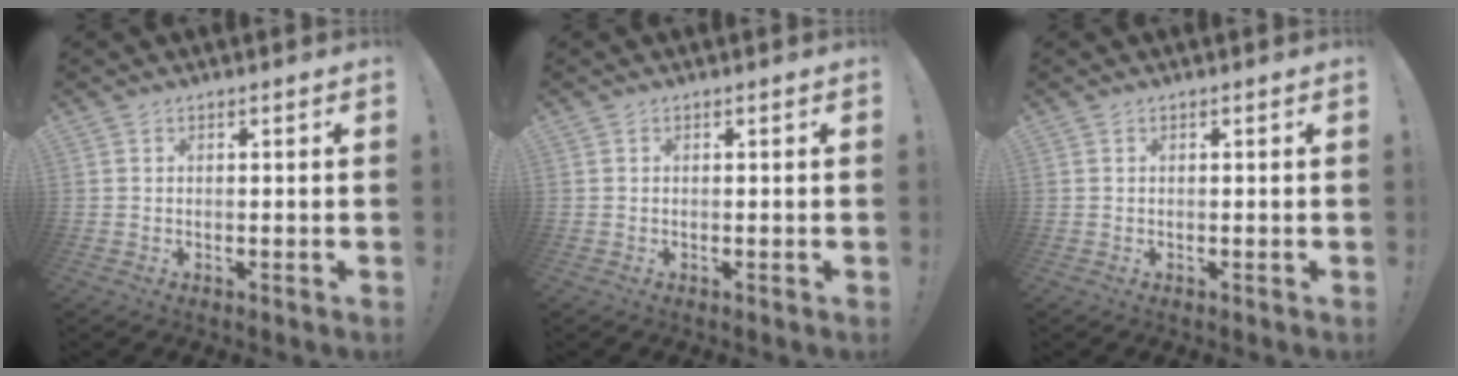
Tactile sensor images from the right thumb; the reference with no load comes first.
{"total": 0.0}
{"total": 0.0}